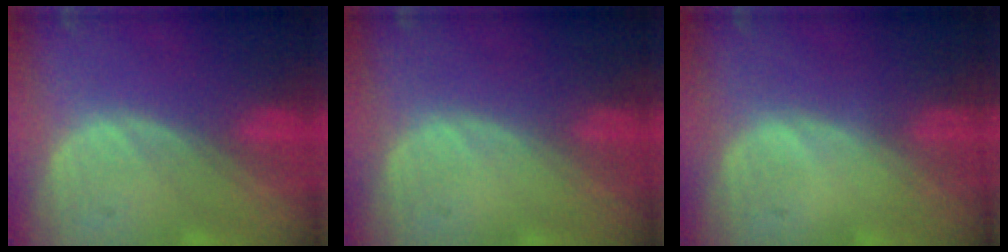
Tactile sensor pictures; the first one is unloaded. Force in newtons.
{"total": 0.0}
{"total": 0.0}